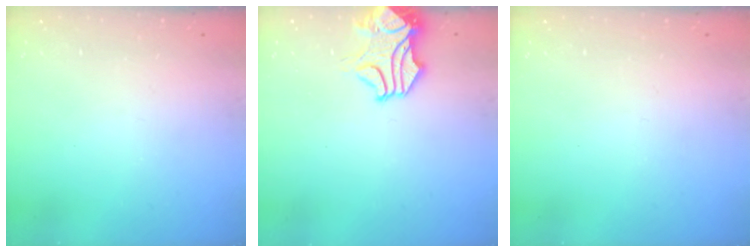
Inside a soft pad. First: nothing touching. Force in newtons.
{"total": 1.7, "press": 1.1, "slide": 1.2}
{"total": 0.0}